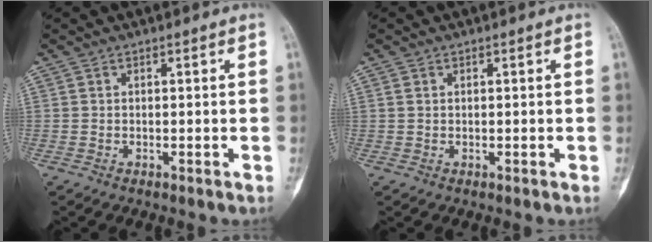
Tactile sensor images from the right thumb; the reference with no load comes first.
{"total": 0.8, "force": [0.3, 0.6, 0.4], "torque": [-0.007, 0.004, 0.009]}